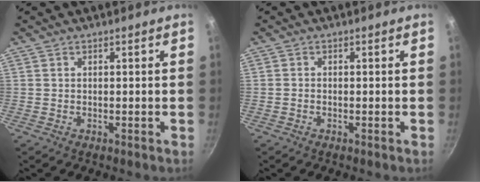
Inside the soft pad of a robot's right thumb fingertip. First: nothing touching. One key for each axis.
{"total": 0.5, "fx": -0.3, "fy": 0.4, "fz": 0.3, "tx": -0.006, "ty": 0.003, "tz": -0.007}